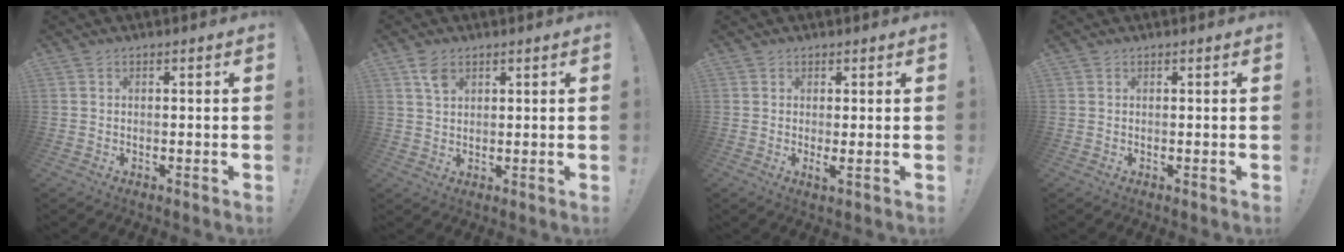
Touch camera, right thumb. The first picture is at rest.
{"total": 4.5, "force": [2.5, 2.8, 2.5], "torque": [-0.031, -0.010, 0.045]}
{"total": 2.0, "force": [0.6, 0.1, 1.9], "torque": [-0.020, -0.012, 0.008]}
{"total": 0.0}